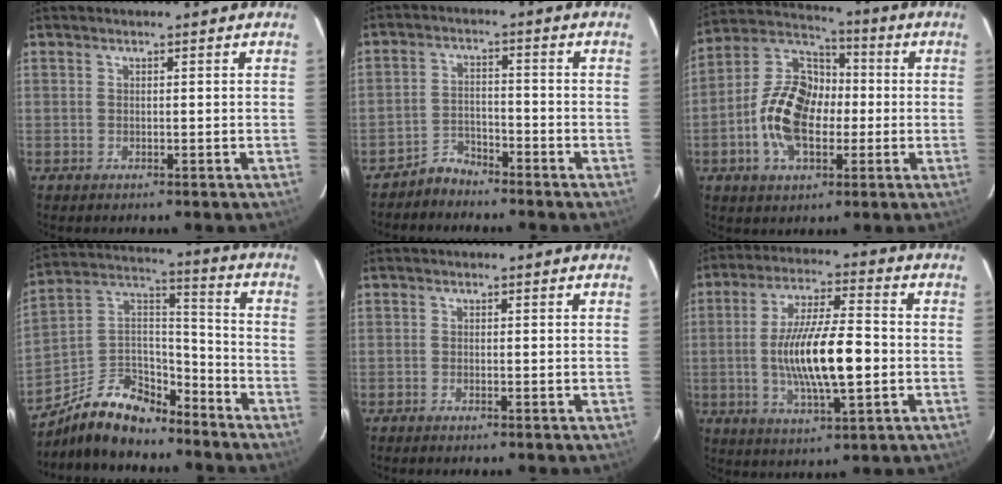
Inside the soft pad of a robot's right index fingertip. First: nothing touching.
{"total": 4.2, "force": [-3.9, 1.6, 0.1], "torque": [-0.007, 0.014, -0.070]}
{"total": 15.0, "force": [-2.9, 9.5, 11.3], "torque": [-0.225, 0.020, -0.056]}
{"total": 15.7, "force": [-12.1, 6.9, 7.2], "torque": [-0.164, 0.036, -0.209]}
{"total": 0.7, "force": [-0.7, 0.0, 0.3], "torque": [-0.006, -0.001, -0.014]}
{"total": 14.7, "force": [-2.1, 3.6, 14.1], "torque": [-0.260, -0.006, -0.033]}